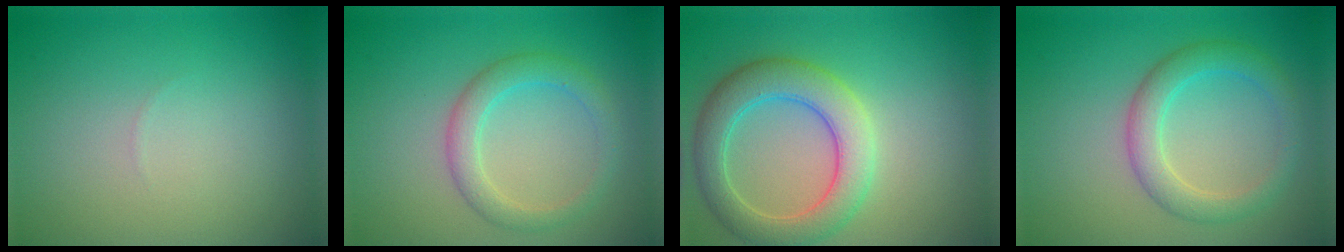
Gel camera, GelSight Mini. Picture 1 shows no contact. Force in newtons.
{"total": 2.9, "press": 2.9, "slide": 0.1}
{"total": 5.5, "press": 5.5, "slide": 0.3}
{"total": 3.5, "press": 3.5, "slide": 0.1}